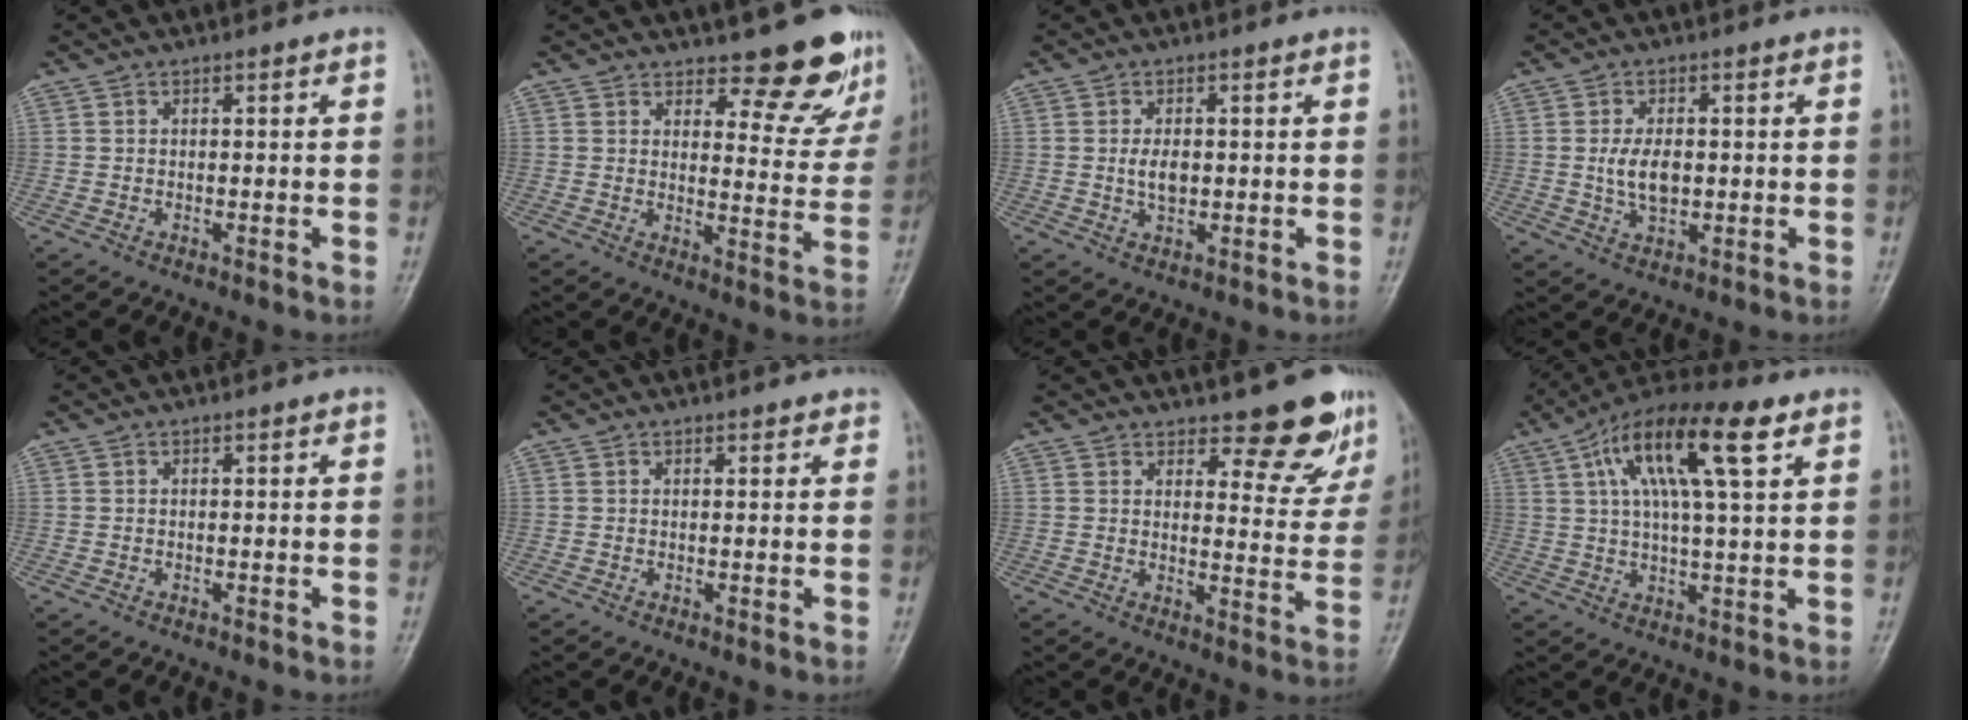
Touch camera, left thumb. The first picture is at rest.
{"total": 11.0, "force": [9.4, 3.8, 4.3], "torque": [-0.016, -0.083, 0.113]}
{"total": 3.5, "force": [0.2, 2.1, 2.8], "torque": [-0.047, -0.004, 0.005]}
{"total": 5.5, "force": [0.2, 3.2, 4.5], "torque": [-0.084, -0.005, 0.005]}
{"total": 0.0}
{"total": 1.2, "force": [0.9, 0.6, 0.4], "torque": [0.002, -0.005, 0.009]}
{"total": 9.9, "force": [8.2, 3.6, 4.3], "torque": [-0.018, -0.068, 0.100]}
{"total": 16.8, "force": [7.0, 4.8, 14.5], "torque": [-0.252, 0.011, 0.115]}